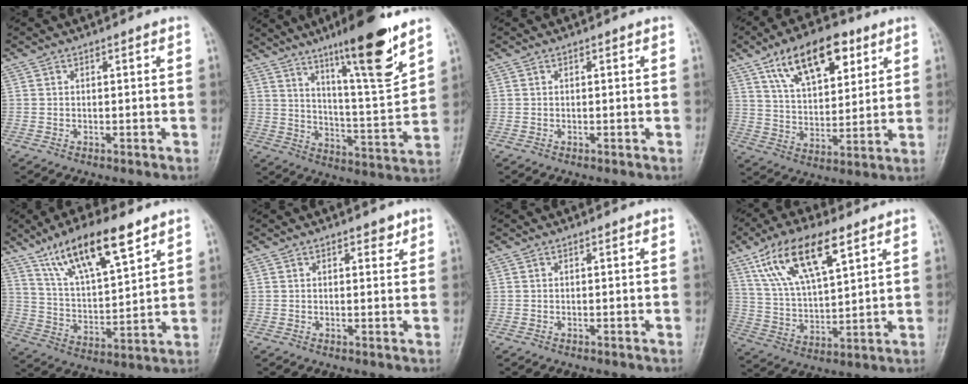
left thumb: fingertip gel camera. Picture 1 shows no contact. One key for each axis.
{"total": 17.7, "fx": 11.6, "fy": 2.1, "fz": 13.2, "tx": -0.184, "ty": -0.070, "tz": 0.187}
{"total": 0.0}
{"total": 16.3, "fx": 8.7, "fy": 8.2, "fz": 11.1, "tx": -0.141, "ty": -0.028, "tz": 0.149}
{"total": 16.3, "fx": 10.3, "fy": 5.0, "fz": 11.6, "tx": -0.181, "ty": -0.040, "tz": 0.191}
{"total": 2.2, "fx": 1.4, "fy": 1.1, "fz": 1.2, "tx": -0.002, "ty": -0.005, "tz": 0.016}
{"total": 0.0}
{"total": 16.0, "fx": 8.7, "fy": 6.2, "fz": 11.9, "tx": -0.202, "ty": -0.020, "tz": 0.165}